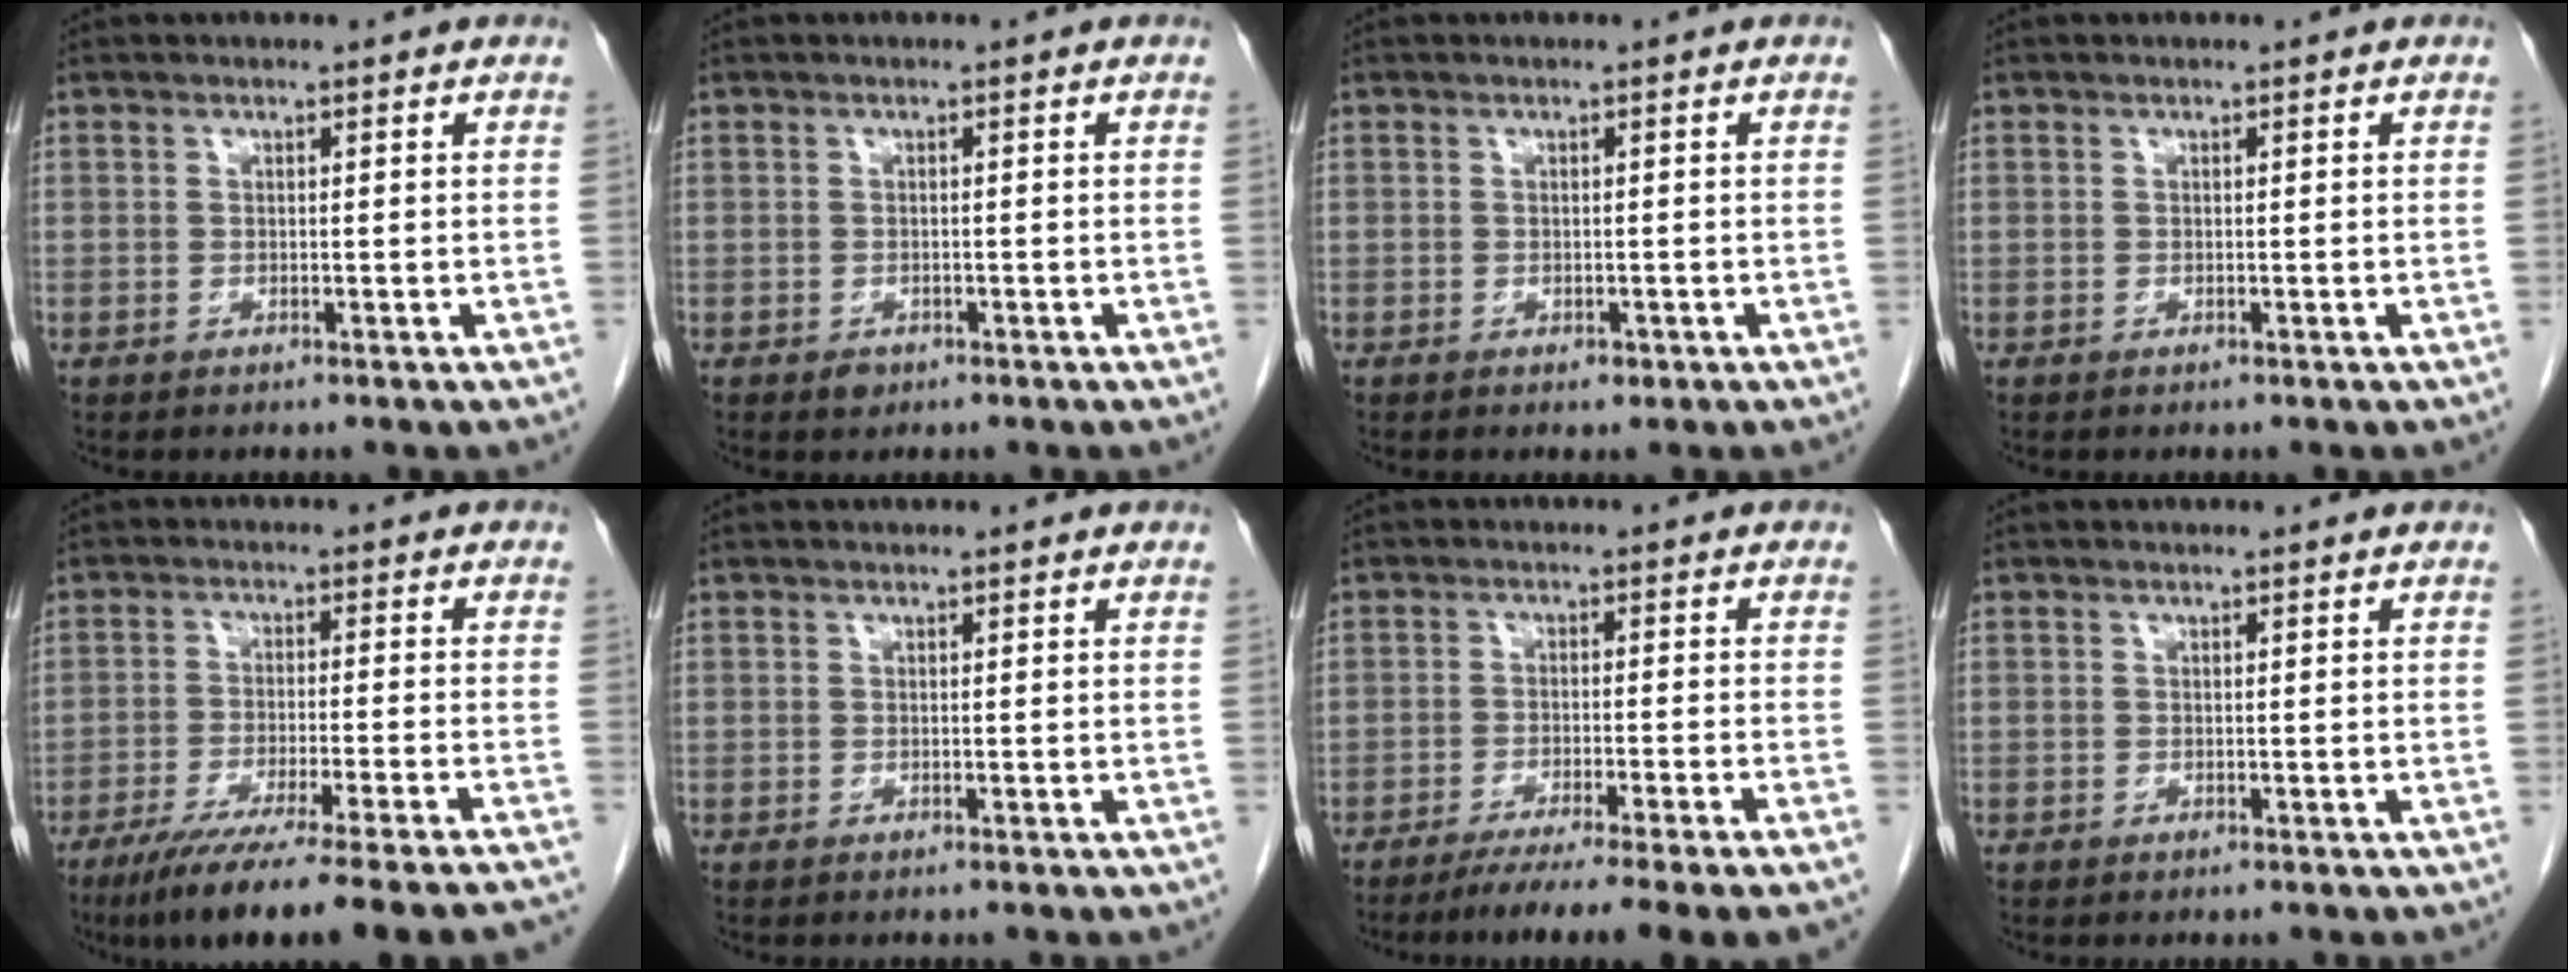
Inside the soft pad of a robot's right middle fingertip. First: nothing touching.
{"total": 1.2, "force": [-0.7, 0.9, 0.4], "torque": [-0.006, 0.002, -0.007]}
{"total": 0.8, "force": [-0.5, 0.4, 0.5], "torque": [-0.011, -0.002, -0.003]}
{"total": 0.0}
{"total": 19.4, "force": [-16.3, -0.5, 10.4], "torque": [-0.112, -0.053, -0.236]}
{"total": 0.0}
{"total": 11.8, "force": [-9.7, -1.4, 6.6], "torque": [-0.081, -0.033, -0.145]}
{"total": 0.0}